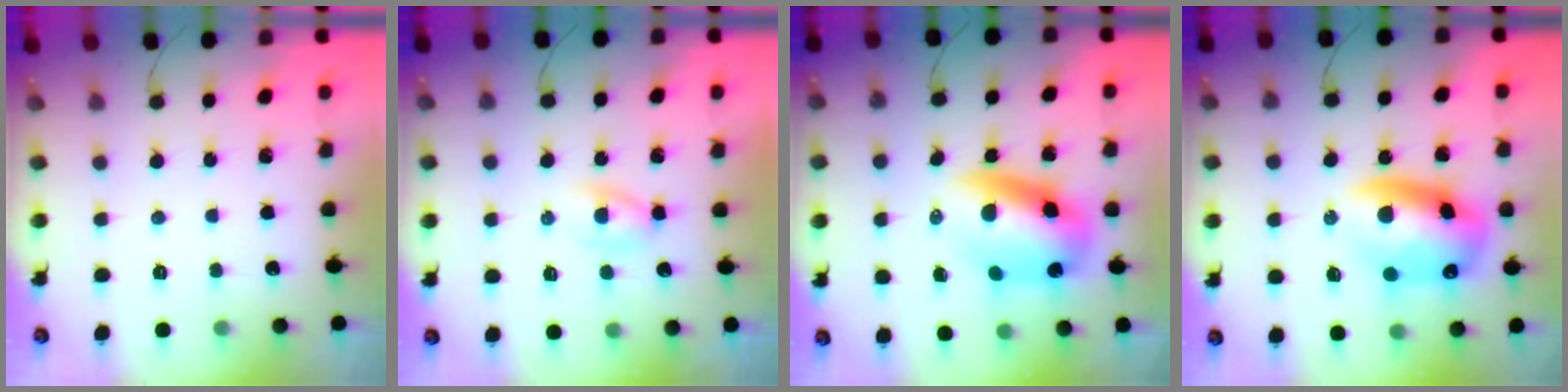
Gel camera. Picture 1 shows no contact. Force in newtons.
{"total": 2.7, "press": 2.5, "slide": 1.1}
{"total": 11.8, "press": 11.4, "slide": 3.1}
{"total": 13.9, "press": 13.5, "slide": 3.3}